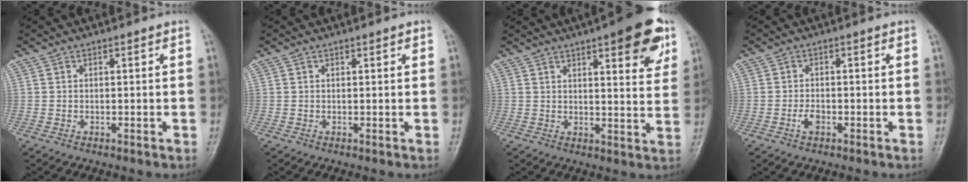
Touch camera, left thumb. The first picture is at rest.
{"total": 0.8, "force": [0.5, 0.3, 0.6], "torque": [-0.009, -0.001, 0.006]}
{"total": 13.2, "force": [7.1, 3.7, 10.4], "torque": [-0.104, -0.027, 0.089]}
{"total": 2.1, "force": [-0.9, 1.2, 1.5], "torque": [-0.029, 0.006, -0.019]}